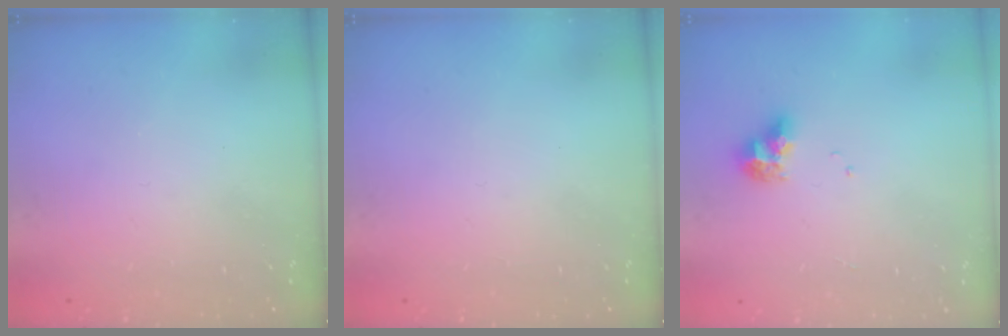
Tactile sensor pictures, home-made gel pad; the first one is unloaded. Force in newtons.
{"total": 0.0}
{"total": 7.7, "press": 7.7, "slide": 0.6}